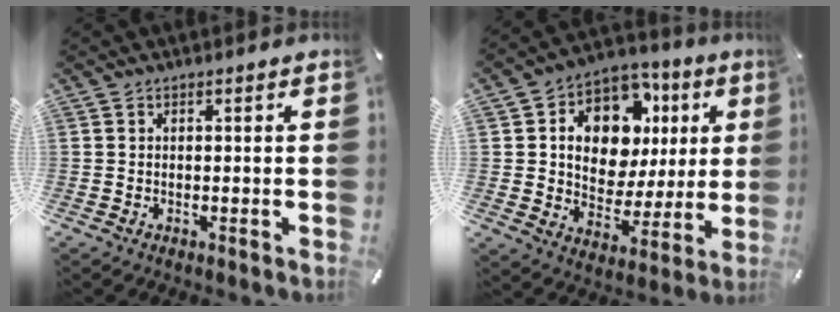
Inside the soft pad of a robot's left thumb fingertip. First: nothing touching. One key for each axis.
{"total": 13.7, "fx": 4.6, "fy": 10.6, "fz": 7.4, "tx": -0.119, "ty": -0.028, "tz": 0.090}